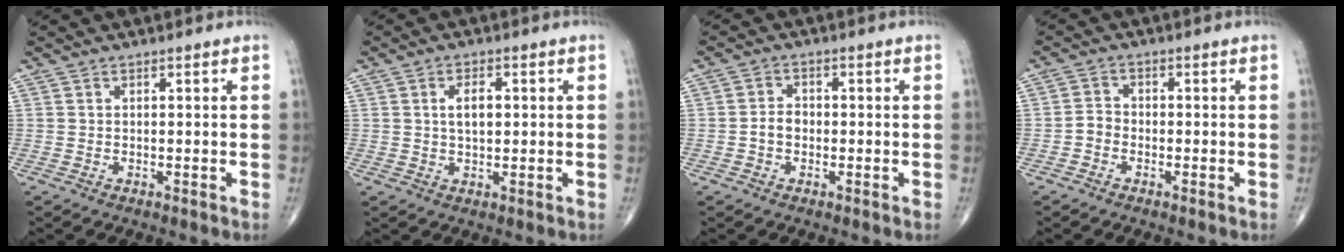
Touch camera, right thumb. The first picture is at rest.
{"total": 4.1, "force": [0.7, 2.1, 3.5], "torque": [-0.056, -0.001, 0.011]}
{"total": 3.0, "force": [-0.7, 2.3, 1.8], "torque": [-0.025, 0.012, -0.018]}
{"total": 2.4, "force": [-1.1, 1.8, 1.0], "torque": [-0.012, 0.011, -0.029]}